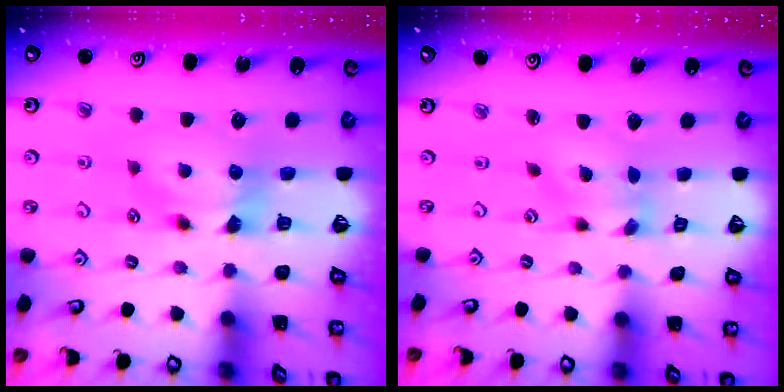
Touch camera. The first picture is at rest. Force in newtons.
{"total": 1.3, "press": 0.6, "slide": 1.1}